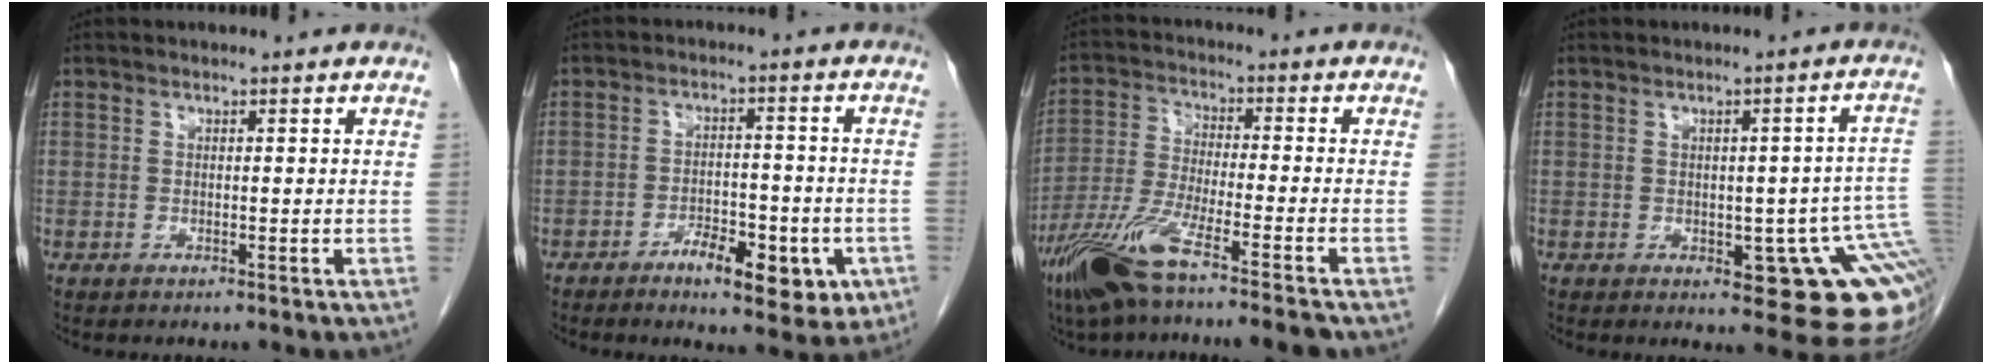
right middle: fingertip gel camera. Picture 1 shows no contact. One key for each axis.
{"total": 8.7, "fx": -4.3, "fy": 3.5, "fz": 6.7, "tx": -0.088, "ty": 0.006, "tz": -0.057}
{"total": 12.8, "fx": -9.2, "fy": -0.1, "fz": 8.9, "tx": -0.177, "ty": -0.035, "tz": -0.168}
{"total": 13.4, "fx": -4.2, "fy": 4.6, "fz": 11.9, "tx": -0.063, "ty": 0.015, "tz": -0.042}